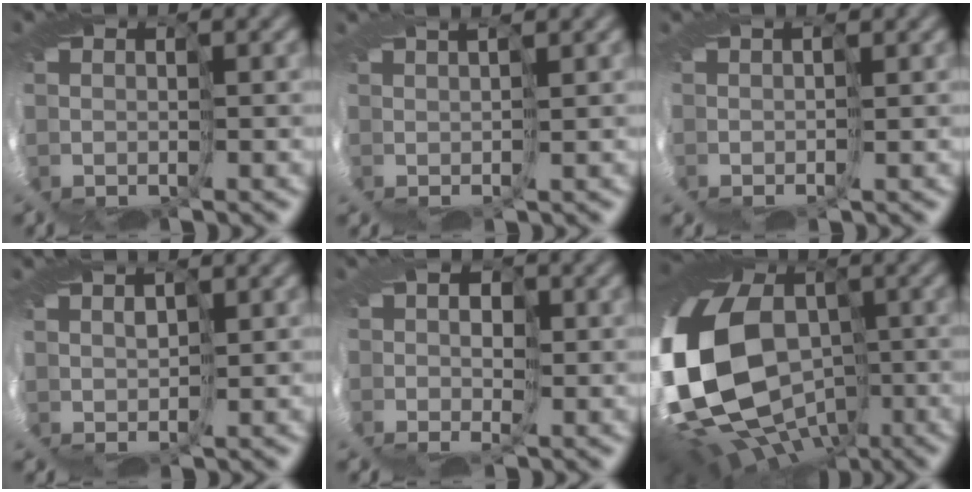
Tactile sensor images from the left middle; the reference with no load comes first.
{"total": 2.9, "force": [1.8, -2.2, -0.8], "torque": [0.024, 0.023, 0.002]}
{"total": 1.1, "force": [0.8, -0.6, -0.3], "torque": [0.008, 0.007, 0.001]}
{"total": 1.9, "force": [1.2, -1.2, -1.0], "torque": [0.018, 0.020, 0.005]}
{"total": 1.3, "force": [0.5, 0.7, 1.0], "torque": [0.013, 0.012, -0.008]}
{"total": 17.8, "force": [-3.4, 12.3, 12.4], "torque": [-0.244, -0.023, -0.099]}